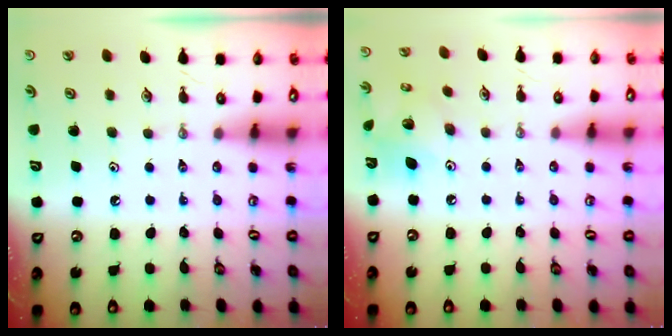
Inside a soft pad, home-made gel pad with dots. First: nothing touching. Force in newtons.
{"total": 9.1, "press": 9.1, "slide": 0.6}